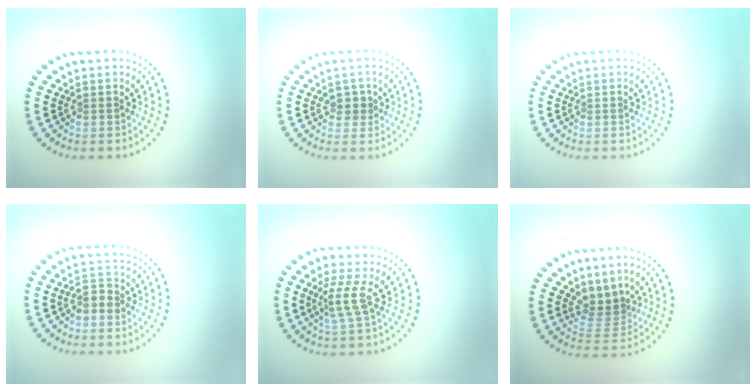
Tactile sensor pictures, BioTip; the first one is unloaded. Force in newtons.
{"total": 1.0, "press": 0.8, "slide": 0.7}
{"total": 0.0}
{"total": 1.7, "press": 1.5, "slide": 0.8}
{"total": 2.4, "press": 1.5, "slide": 1.8}
{"total": 2.8, "press": 1.8, "slide": 2.2}